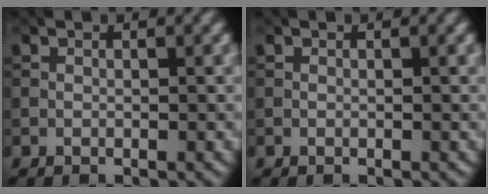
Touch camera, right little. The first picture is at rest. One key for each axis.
{"total": 0.0}